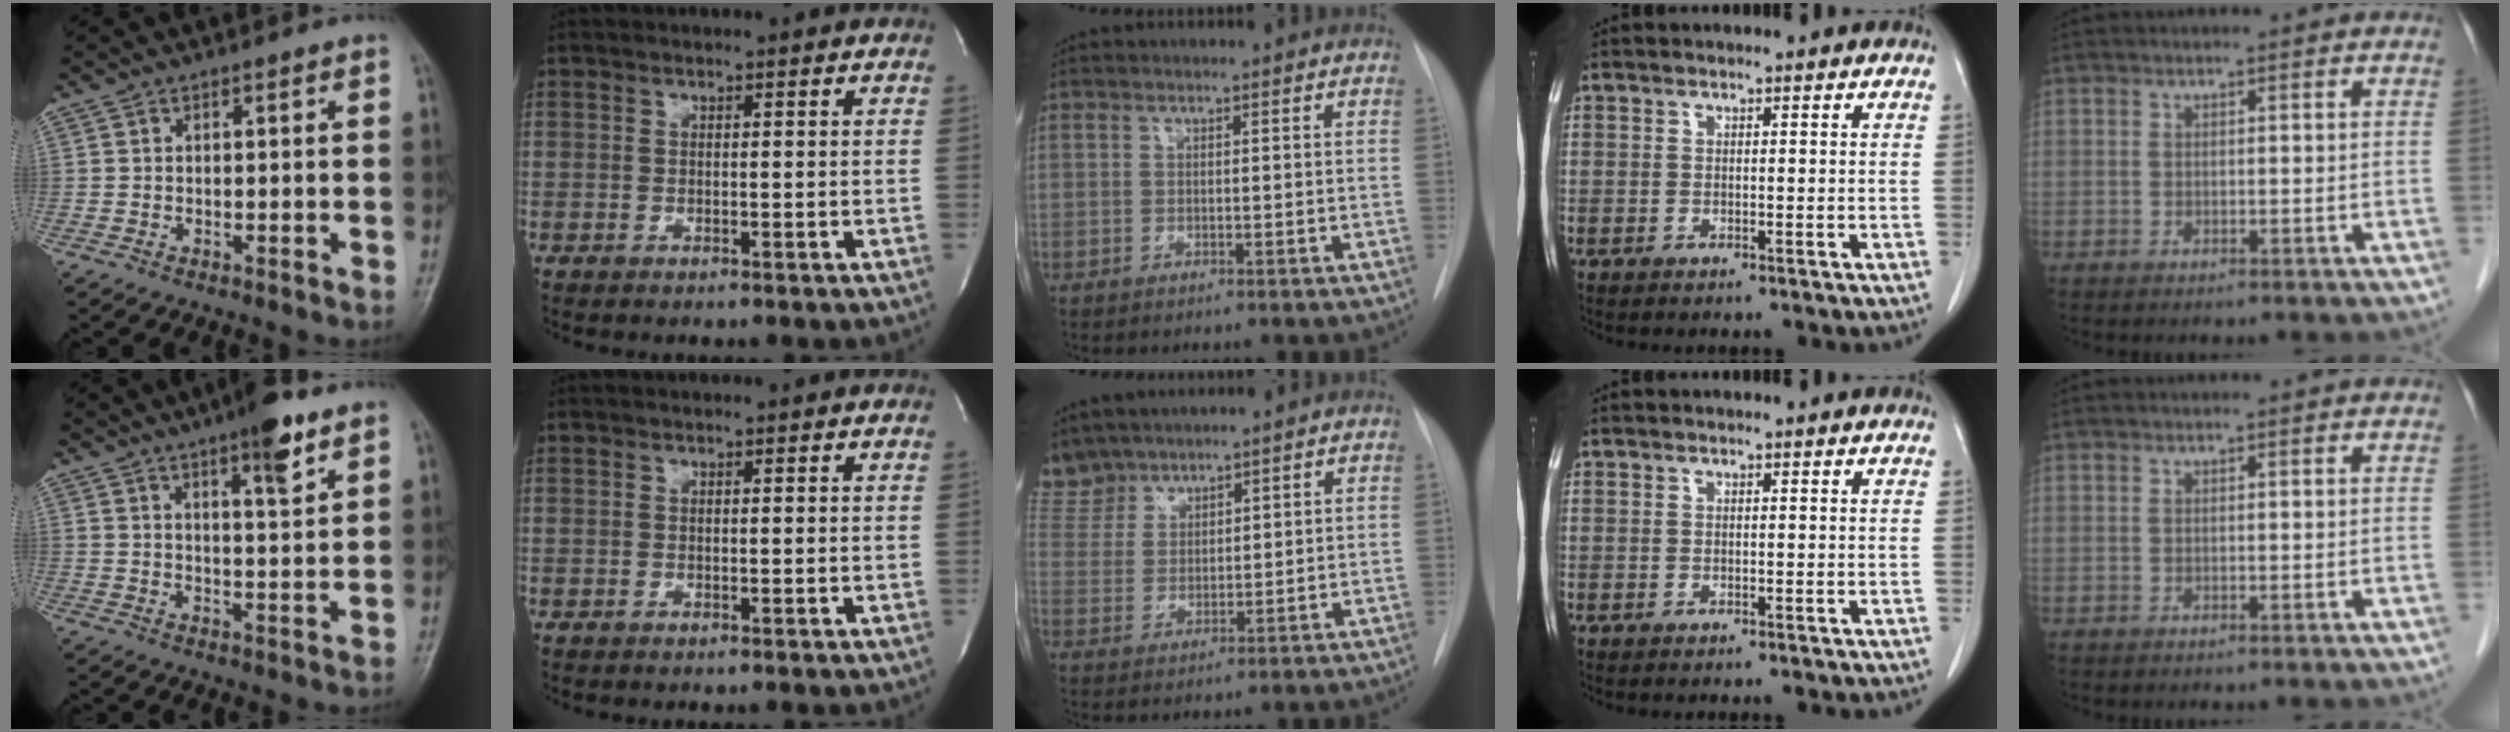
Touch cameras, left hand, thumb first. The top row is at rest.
{"thumb": {"total": 8.1, "force": [5.0, 1.7, 6.2], "torque": [-0.084, -0.025, 0.074]}, "middle": {"total": 7.4, "force": [6.7, 3.1, 0.2], "torque": [-0.007, 0.006, 0.145]}}